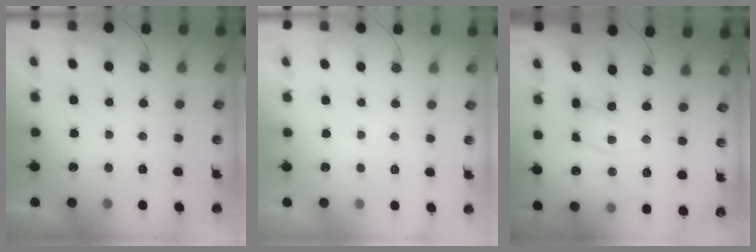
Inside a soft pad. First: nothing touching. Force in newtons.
{"total": 0.0}
{"total": 8.2, "press": 8.1, "slide": 0.5}